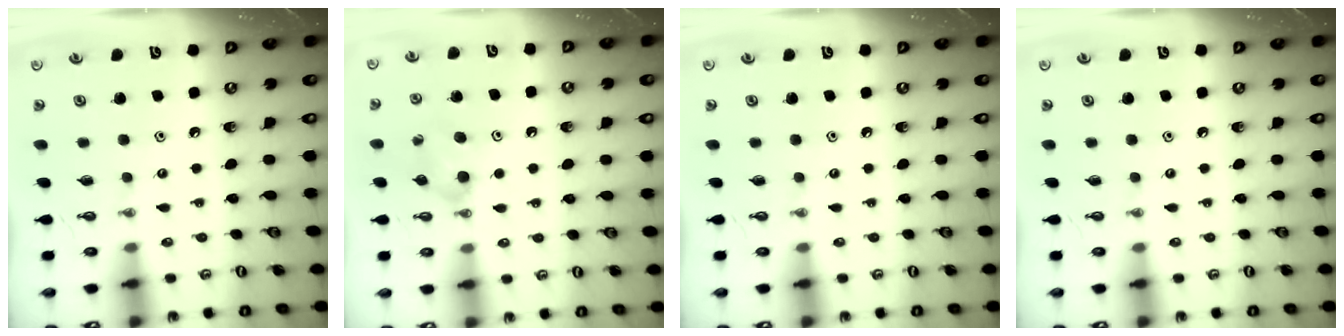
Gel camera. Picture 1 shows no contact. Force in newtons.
{"total": 5.9, "press": 4.2, "slide": 4.1}
{"total": 0.0}
{"total": 0.0}